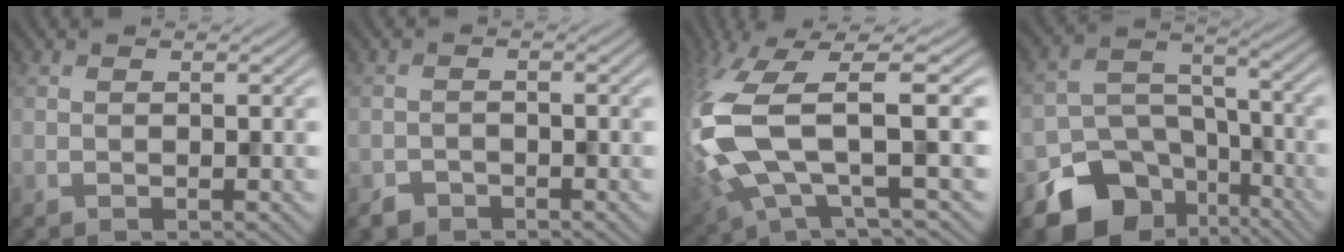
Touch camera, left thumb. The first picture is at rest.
{"total": 1.9, "force": [-1.5, 1.2, 0.3], "torque": [-0.003, -0.002, -0.035]}
{"total": 12.7, "force": [-0.7, 4.3, 11.9], "torque": [-0.285, -0.008, -0.015]}
{"total": 12.5, "force": [-7.4, 8.4, 5.4], "torque": [-0.116, -0.031, -0.121]}